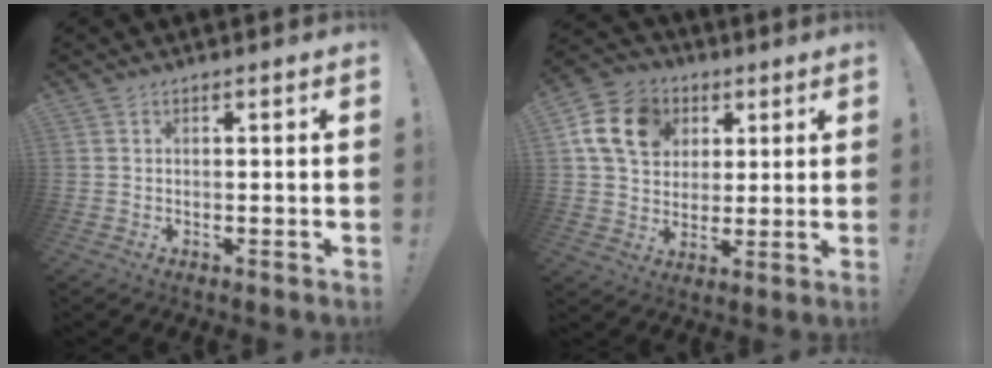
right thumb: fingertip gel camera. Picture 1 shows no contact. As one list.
[{"total": 15.6, "force": [5.5, 12.1, 8.1], "torque": [-0.129, -0.004, 0.115]}]